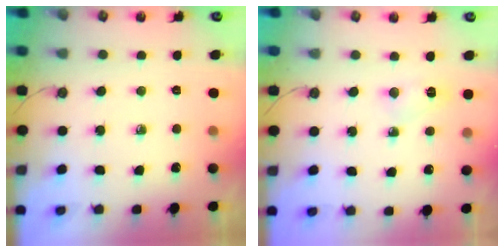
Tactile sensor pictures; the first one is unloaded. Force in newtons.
{"total": 4.0, "press": 3.8, "slide": 1.3}